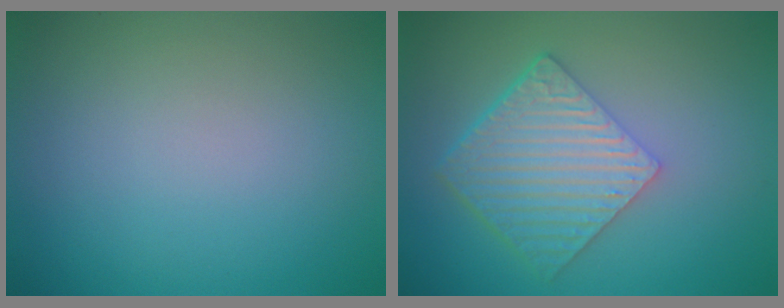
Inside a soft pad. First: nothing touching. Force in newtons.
{"total": 6.5, "press": 4.4, "slide": 4.7}